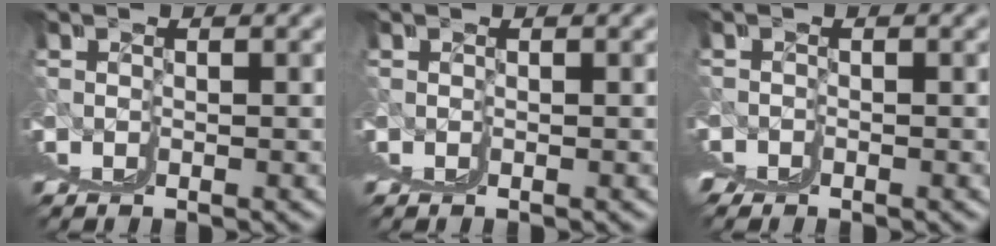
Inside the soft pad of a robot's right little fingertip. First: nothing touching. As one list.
[{"total": 0.0}, {"total": 1.3, "force": [1.0, 0.0, 0.8], "torque": [-0.010, 0.005, 0.016]}]